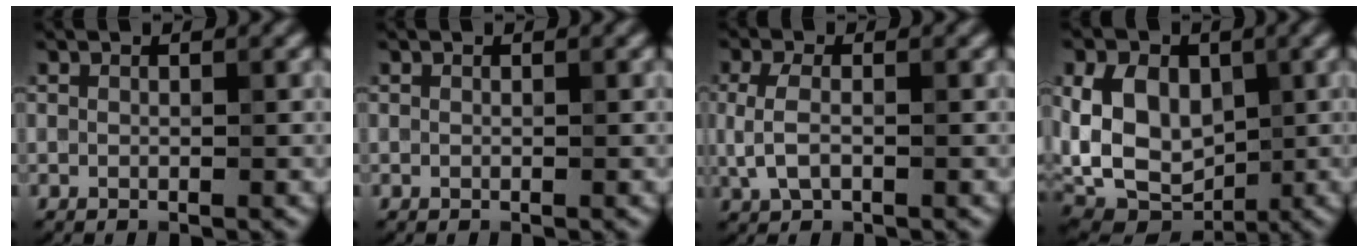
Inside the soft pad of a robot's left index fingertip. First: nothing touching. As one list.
[{"total": 0.0}, {"total": 2.9, "force": [0.0, 1.5, 2.4], "torque": [-0.060, -0.001, -0.002]}, {"total": 9.2, "force": [0.9, 6.7, 6.3], "torque": [-0.131, -0.006, 0.012]}]